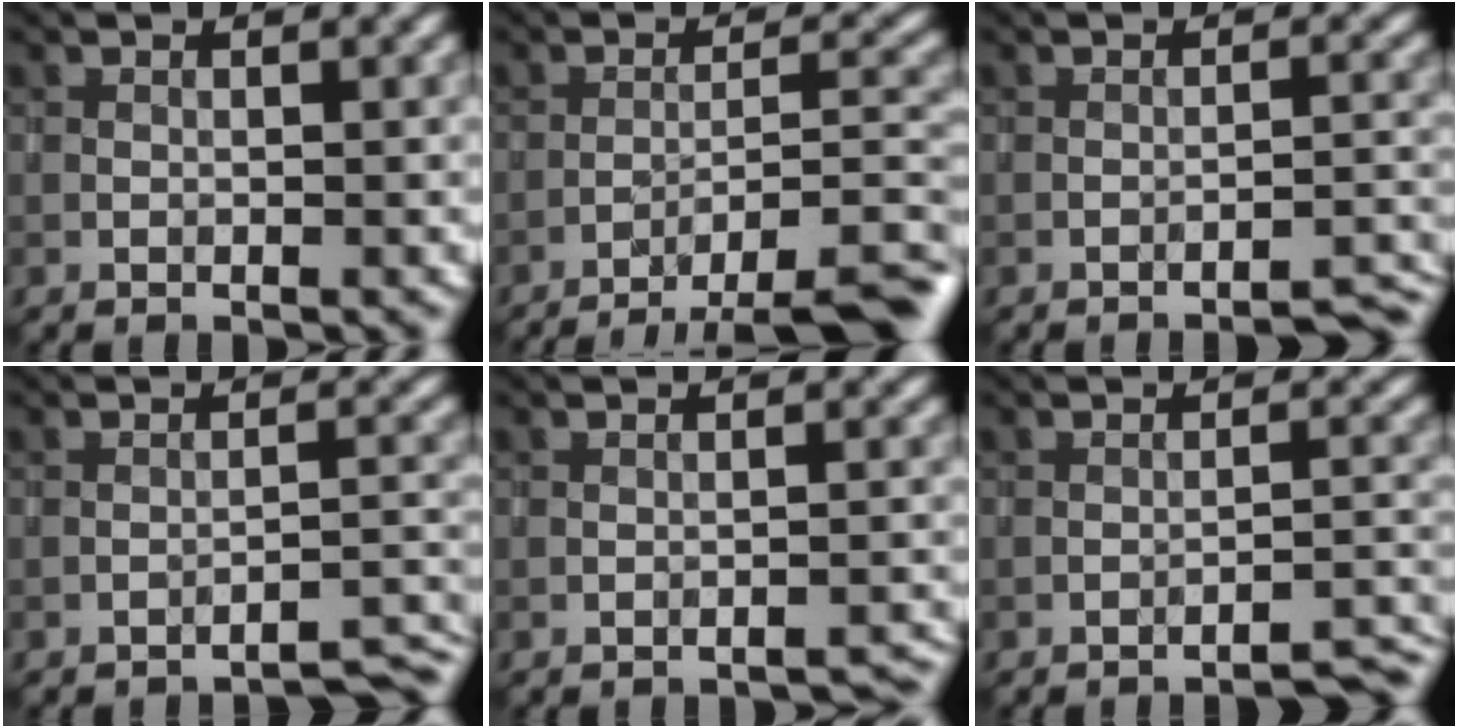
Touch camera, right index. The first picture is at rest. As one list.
[{"total": 8.8, "force": [-7.0, 1.4, 5.1], "torque": [-0.066, 0.001, -0.089]}, {"total": 2.6, "force": [-2.3, 0.1, 1.2], "torque": [-0.006, 0.010, -0.034]}, {"total": 3.3, "force": [-3.0, 0.1, 1.3], "torque": [-0.010, 0.008, -0.045]}, {"total": 2.1, "force": [-2.1, 0.2, 0.2], "torque": [-0.002, 0.006, -0.025]}, {"total": 2.9, "force": [-2.6, 0.1, 1.3], "torque": [-0.009, 0.011, -0.039]}]